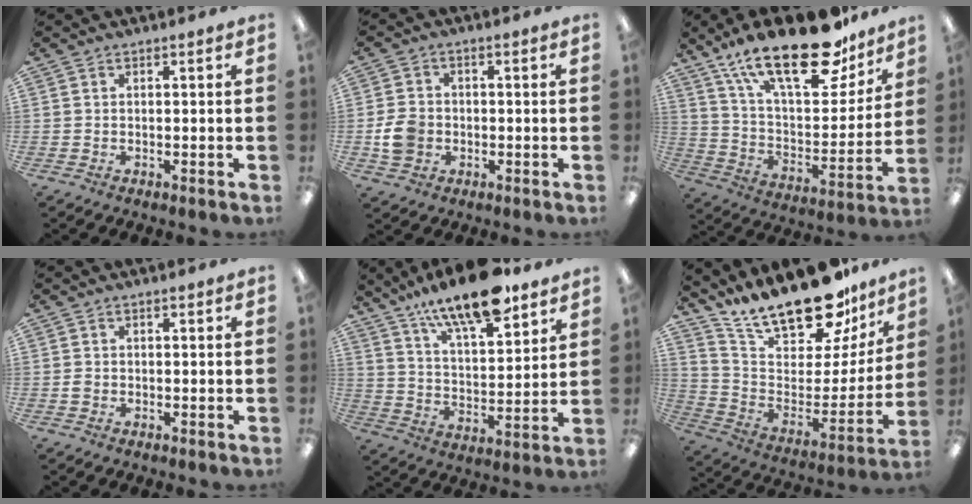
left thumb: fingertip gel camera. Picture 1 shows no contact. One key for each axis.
{"total": 6.6, "fx": -1.3, "fy": 5.4, "fz": 3.4, "tx": -0.071, "ty": 0.007, "tz": -0.025}
{"total": 26.4, "fx": 17.7, "fy": 10.3, "fz": 16.7, "tx": -0.266, "ty": -0.104, "tz": 0.302}
{"total": 0.9, "fx": -0.1, "fy": 0.8, "fz": 0.4, "tx": -0.007, "ty": 0.005, "tz": -0.004}
{"total": 16.8, "fx": 12.8, "fy": 5.3, "fz": 9.5, "tx": -0.159, "ty": -0.075, "tz": 0.217}
{"total": 22.3, "fx": 18.5, "fy": 7.1, "fz": 10.1, "tx": -0.162, "ty": -0.141, "tz": 0.320}